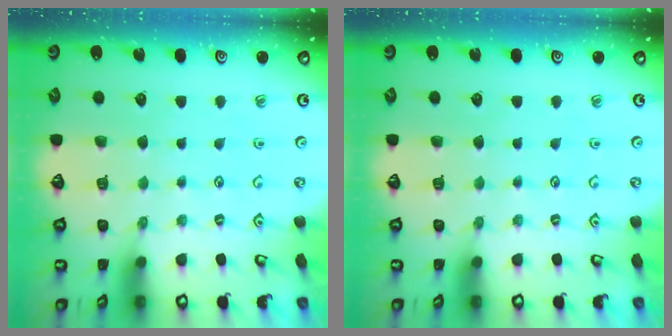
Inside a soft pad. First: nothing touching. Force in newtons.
{"total": 0.0}